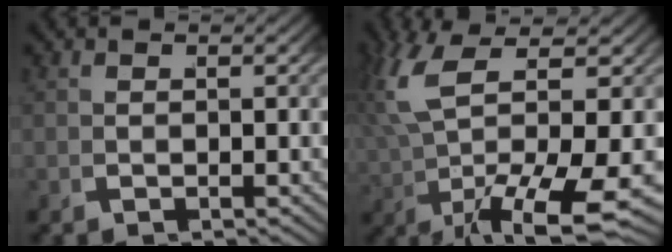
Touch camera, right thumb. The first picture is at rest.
{"total": 8.7, "force": [1.5, 3.5, 7.8], "torque": [-0.166, -0.008, 0.039]}